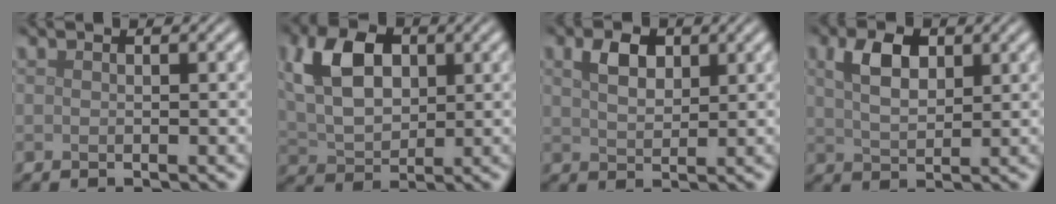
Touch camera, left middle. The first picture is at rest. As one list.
[{"total": 7.4, "force": [2.0, 4.8, 5.3], "torque": [-0.113, 0.011, 0.034]}, {"total": 3.0, "force": [1.4, 1.8, 1.9], "torque": [-0.040, 0.003, 0.027]}, {"total": 3.9, "force": [1.7, 2.3, 2.8], "torque": [-0.060, 0.005, 0.032]}]